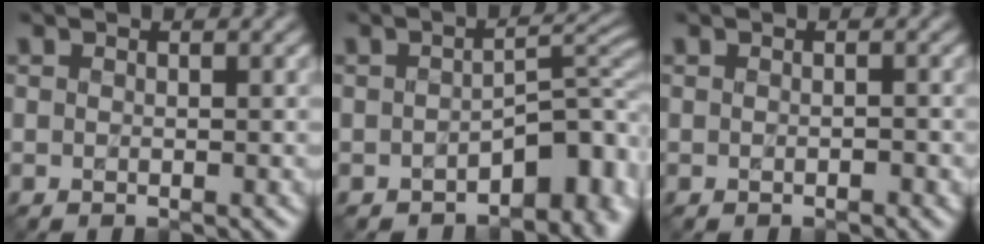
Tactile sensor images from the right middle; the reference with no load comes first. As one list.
[{"total": 6.0, "force": [-3.0, 3.1, 4.2], "torque": [-0.030, 0.005, -0.047]}, {"total": 0.6, "force": [-0.3, 0.3, 0.4], "torque": [-0.007, 0.000, -0.004]}]